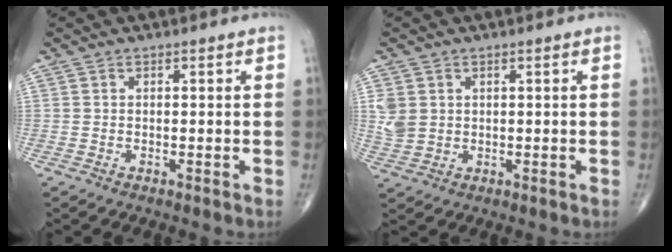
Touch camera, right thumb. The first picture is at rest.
{"total": 4.2, "force": [1.0, 3.5, 2.2], "torque": [-0.044, -0.003, 0.027]}